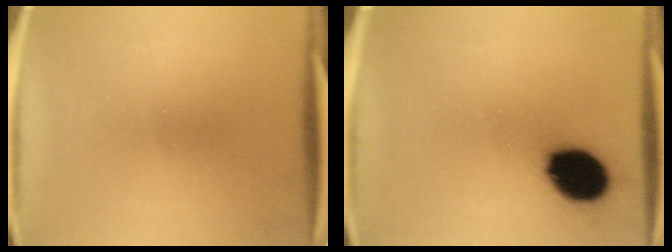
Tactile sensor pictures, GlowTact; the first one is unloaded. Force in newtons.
{"total": 13.6}